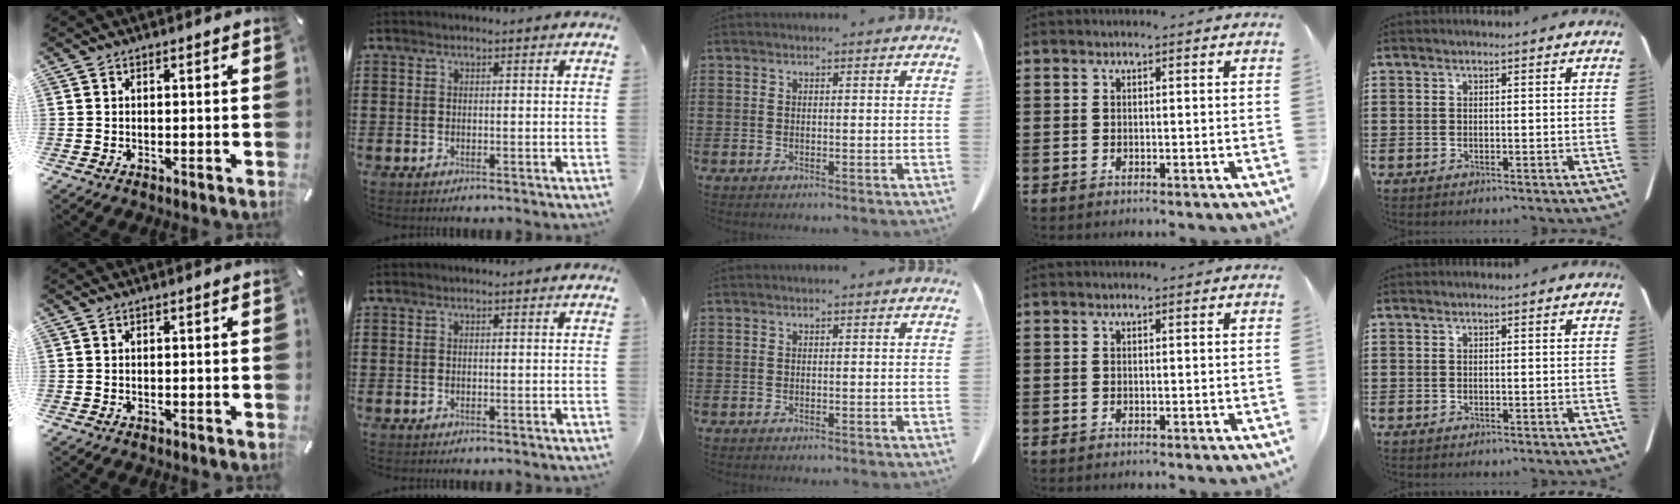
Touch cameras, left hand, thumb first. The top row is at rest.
{}